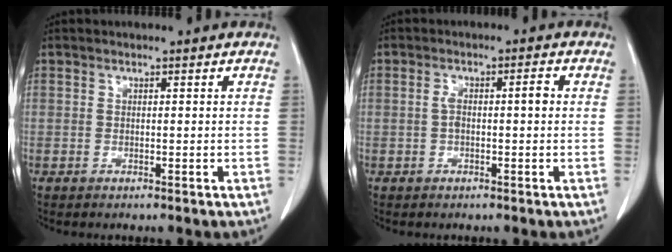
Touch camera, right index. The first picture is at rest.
{"total": 3.3, "force": [0.0, 0.8, 3.2], "torque": [-0.062, 0.016, 0.003]}